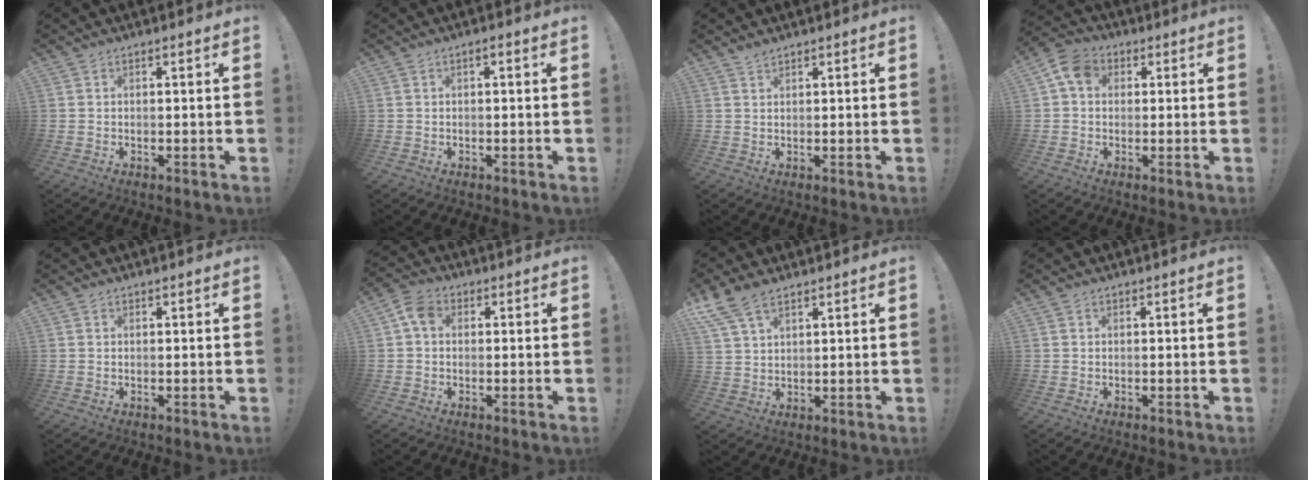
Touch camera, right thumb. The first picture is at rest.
{"total": 0.9, "force": [-0.4, 0.1, 0.8], "torque": [-0.019, 0.006, -0.008]}
{"total": 1.5, "force": [1.4, 0.4, 0.6], "torque": [-0.010, -0.004, 0.025]}
{"total": 7.7, "force": [2.2, 5.8, 4.5], "torque": [-0.073, 0.007, 0.047]}
{"total": 0.0}
{"total": 5.9, "force": [1.4, 4.2, 3.8], "torque": [-0.072, 0.004, 0.027]}
{"total": 8.5, "force": [6.2, 4.0, 4.2], "torque": [-0.086, -0.022, 0.124]}
{"total": 0.0}